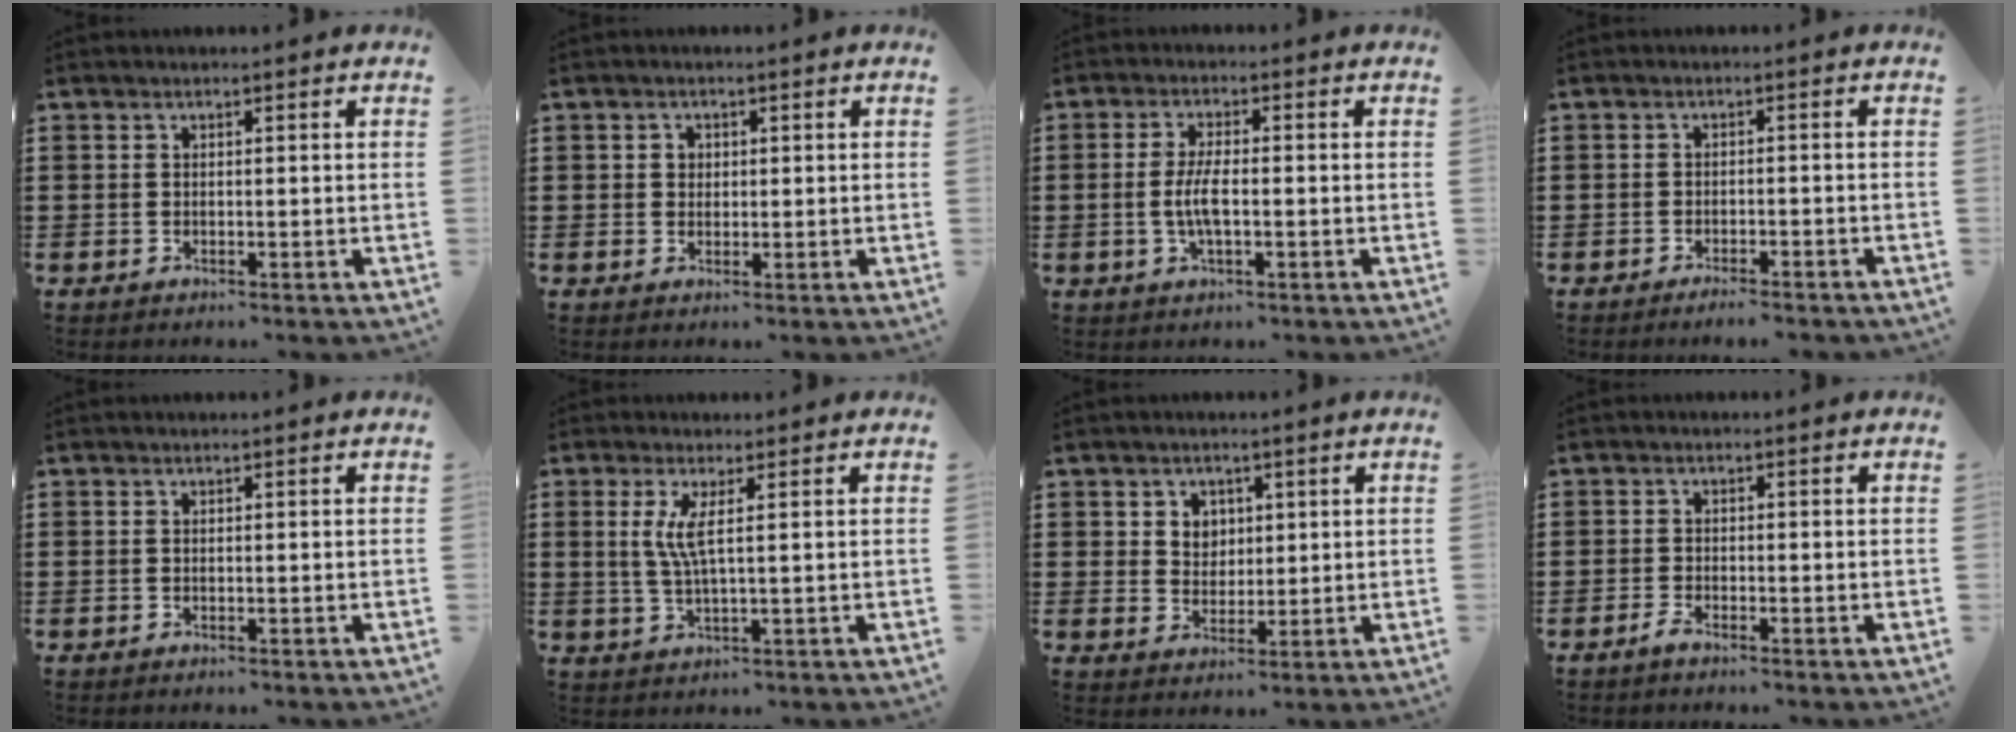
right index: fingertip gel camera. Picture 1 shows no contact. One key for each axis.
{"total": 1.4, "fx": 0.3, "fy": 1.3, "fz": 0.5, "tx": -0.013, "ty": 0.009, "tz": 0.005}
{"total": 4.4, "fx": -0.7, "fy": 1.2, "fz": 4.2, "tx": -0.096, "ty": -0.004, "tz": -0.022}
{"total": 1.9, "fx": -1.7, "fy": -0.2, "fz": 0.6, "tx": -0.012, "ty": -0.001, "tz": -0.033}
{"total": 0.0}
{"total": 4.2, "fx": 1.0, "fy": 0.1, "fz": 4.1, "tx": -0.090, "ty": -0.009, "tz": 0.013}
{"total": 3.3, "fx": 1.4, "fy": 2.9, "fz": 0.6, "tx": -0.018, "ty": 0.009, "tz": 0.023}
{"total": 1.4, "fx": -1.2, "fy": 0.1, "fz": 0.7, "tx": -0.023, "ty": -0.008, "tz": -0.023}